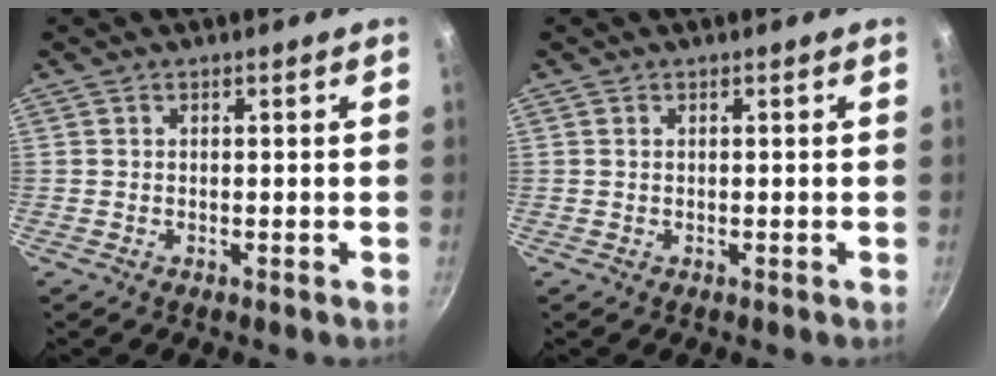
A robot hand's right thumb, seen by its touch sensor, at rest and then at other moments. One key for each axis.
{"total": 0.0}